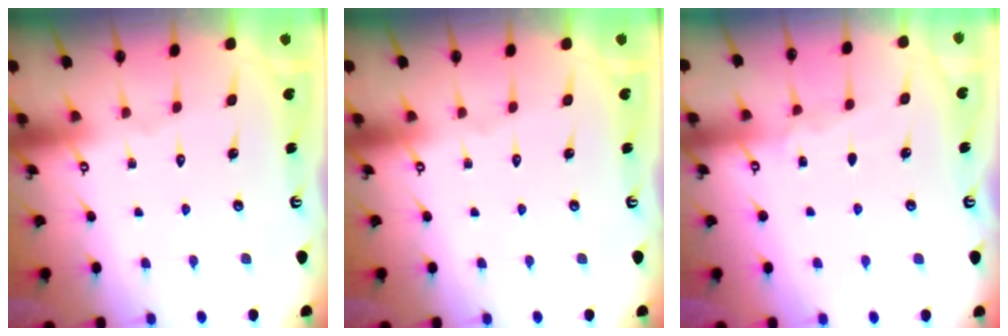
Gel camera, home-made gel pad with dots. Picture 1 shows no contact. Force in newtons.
{"total": 0.0}
{"total": 3.0, "press": 3.0, "slide": 0.3}